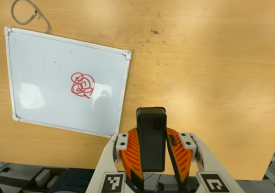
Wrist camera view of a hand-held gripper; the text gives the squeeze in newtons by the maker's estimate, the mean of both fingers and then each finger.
{"total": 8.0, "left": 7.1, "right": 8.9}